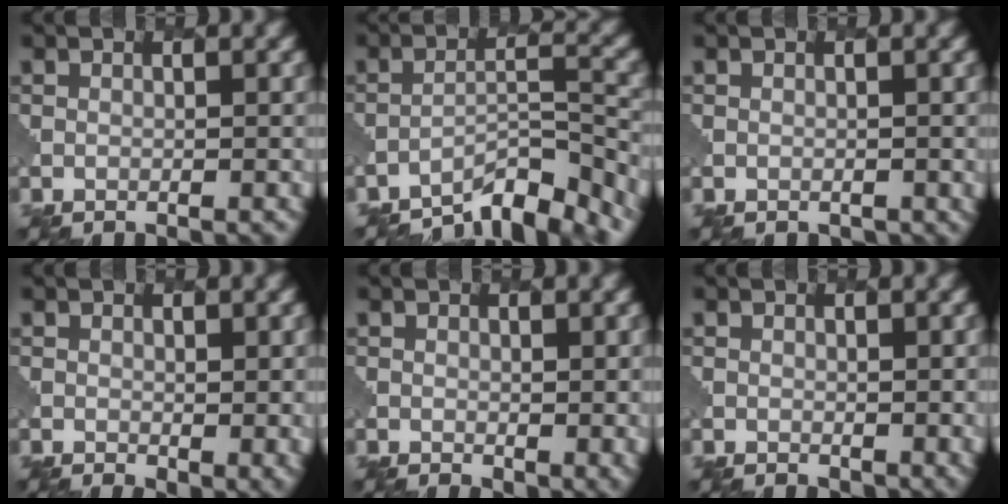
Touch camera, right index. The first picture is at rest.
{"total": 5.9, "force": [-5.1, 1.0, 2.6], "torque": [-0.037, 0.003, -0.087]}
{"total": 0.7, "force": [-0.2, 0.7, 0.1], "torque": [-0.003, -0.001, 0.002]}
{"total": 3.0, "force": [0.2, 1.5, 2.6], "torque": [-0.031, -0.011, 0.007]}
{"total": 2.7, "force": [0.4, 1.4, 2.2], "torque": [-0.025, -0.008, 0.009]}
{"total": 2.1, "force": [0.6, 1.2, 1.5], "torque": [-0.019, -0.007, 0.012]}